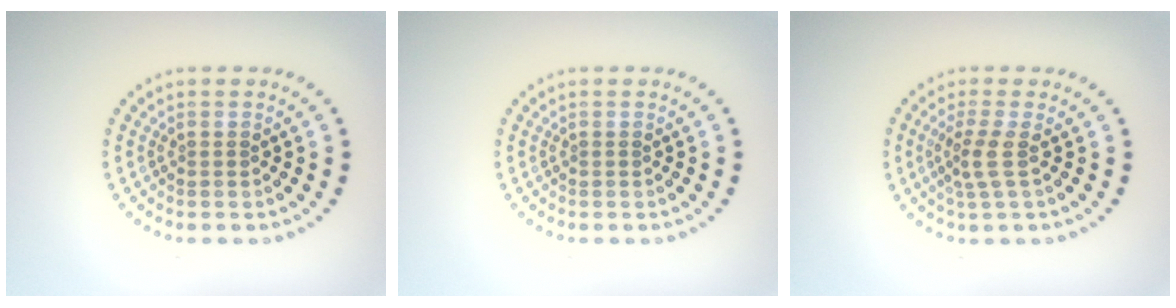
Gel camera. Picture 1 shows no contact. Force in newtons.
{"total": 0.0}
{"total": 2.1, "press": 1.5, "slide": 1.4}